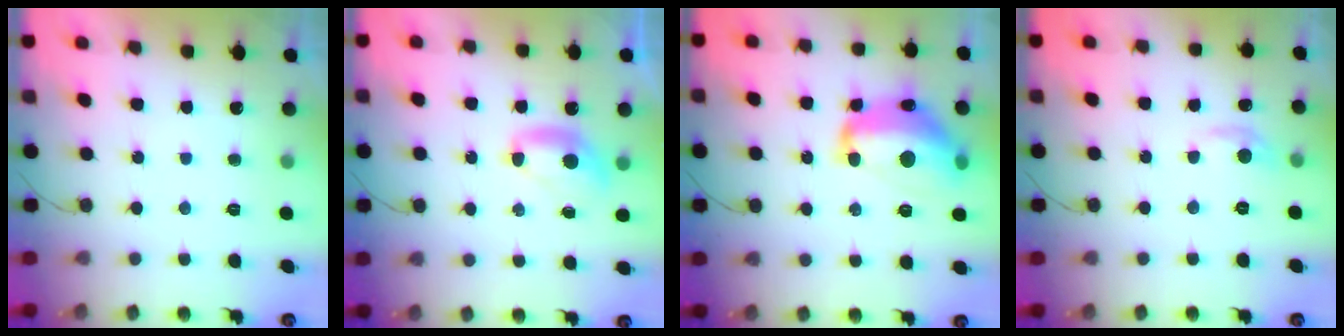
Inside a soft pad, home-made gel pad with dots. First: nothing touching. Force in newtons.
{"total": 6.9, "press": 6.9, "slide": 0.4}
{"total": 16.5, "press": 16.4, "slide": 1.3}
{"total": 6.3, "press": 6.3, "slide": 0.9}